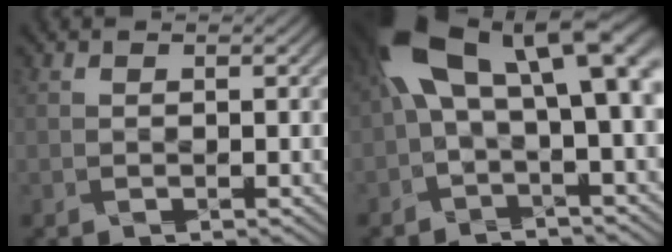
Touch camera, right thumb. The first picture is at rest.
{"total": 12.9, "force": [2.0, 5.6, 11.4], "torque": [-0.217, 0.007, 0.032]}